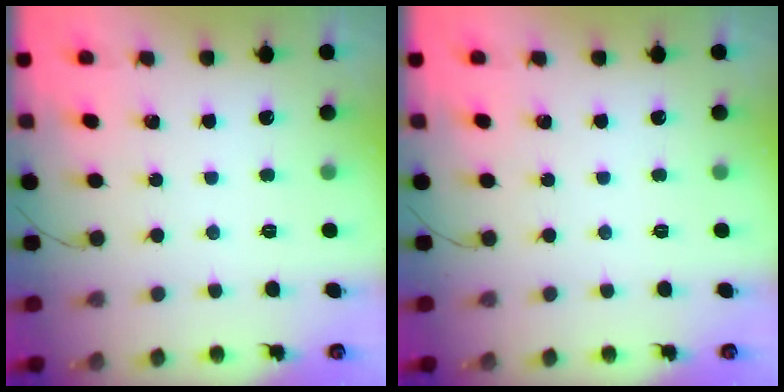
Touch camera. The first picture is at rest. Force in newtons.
{"total": 0.0}